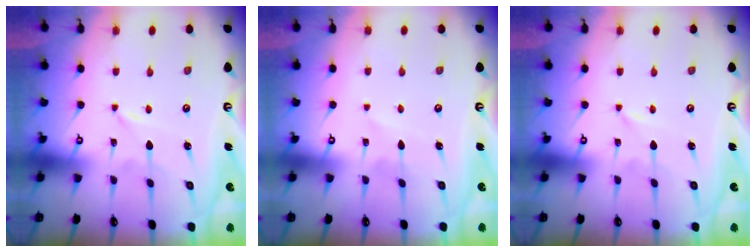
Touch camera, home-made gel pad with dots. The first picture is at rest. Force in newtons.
{"total": 2.6, "press": 2.6, "slide": 0.3}
{"total": 0.0}